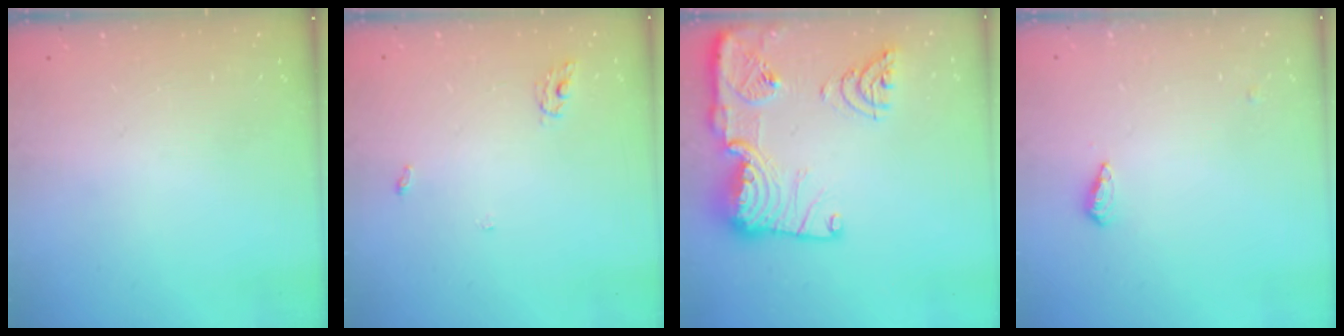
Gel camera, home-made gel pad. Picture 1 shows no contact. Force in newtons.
{"total": 3.3, "press": 3.3, "slide": 0.2}
{"total": 24.5, "press": 23.7, "slide": 6.1}
{"total": 3.5, "press": 3.5, "slide": 0.4}